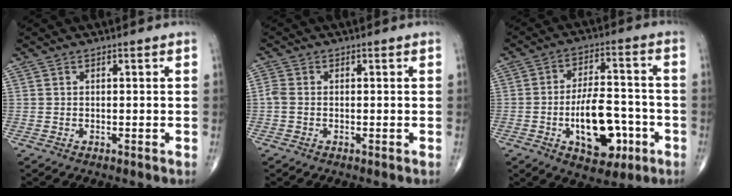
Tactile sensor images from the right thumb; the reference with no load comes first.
{"total": 1.9, "force": [-0.3, 1.2, 1.4], "torque": [-0.037, 0.000, -0.013]}
{"total": 14.4, "force": [-4.6, 7.5, 11.4], "torque": [-0.154, 0.028, -0.066]}